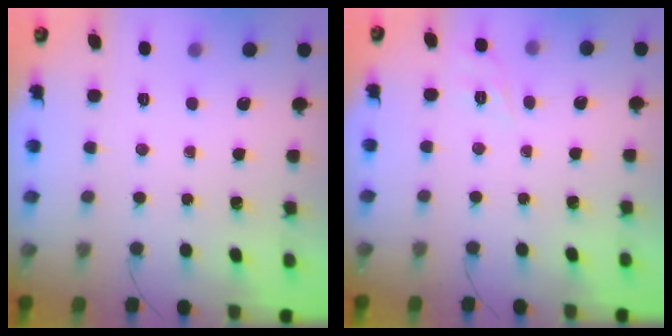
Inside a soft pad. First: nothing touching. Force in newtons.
{"total": 6.2, "press": 6.0, "slide": 1.6}